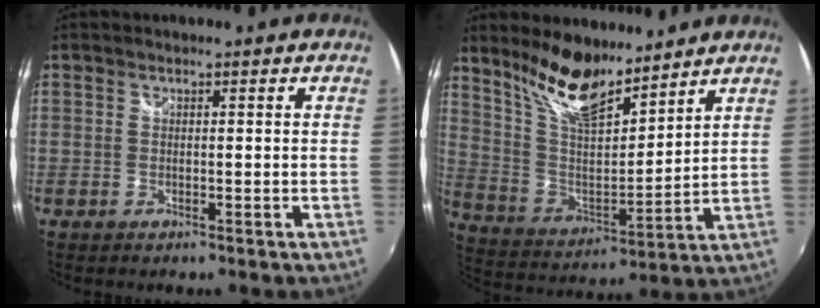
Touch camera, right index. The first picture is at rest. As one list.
[{"total": 14.2, "force": [11.0, 4.4, 7.8], "torque": [-0.152, -0.004, 0.215]}]